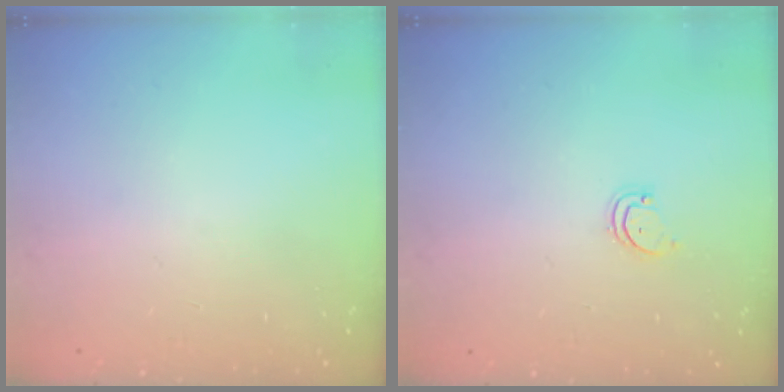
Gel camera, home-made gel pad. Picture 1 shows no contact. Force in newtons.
{"total": 2.3, "press": 2.3, "slide": 0.1}